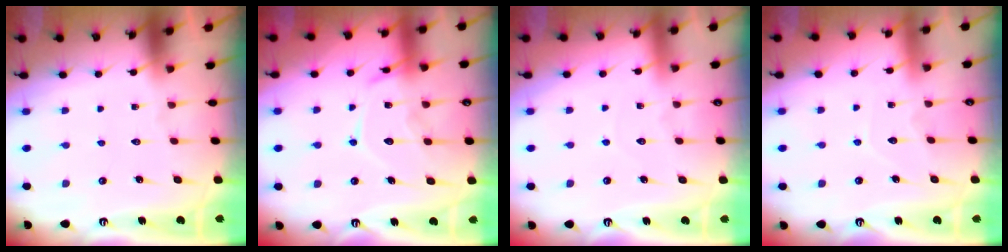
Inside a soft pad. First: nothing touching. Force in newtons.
{"total": 13.2, "press": 13.2, "slide": 0.9}
{"total": 3.0, "press": 3.0, "slide": 0.2}
{"total": 3.6, "press": 3.6, "slide": 0.3}